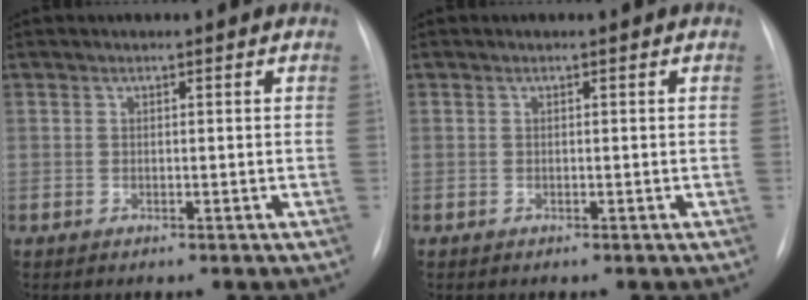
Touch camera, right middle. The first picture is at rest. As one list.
[{"total": 0.0}]